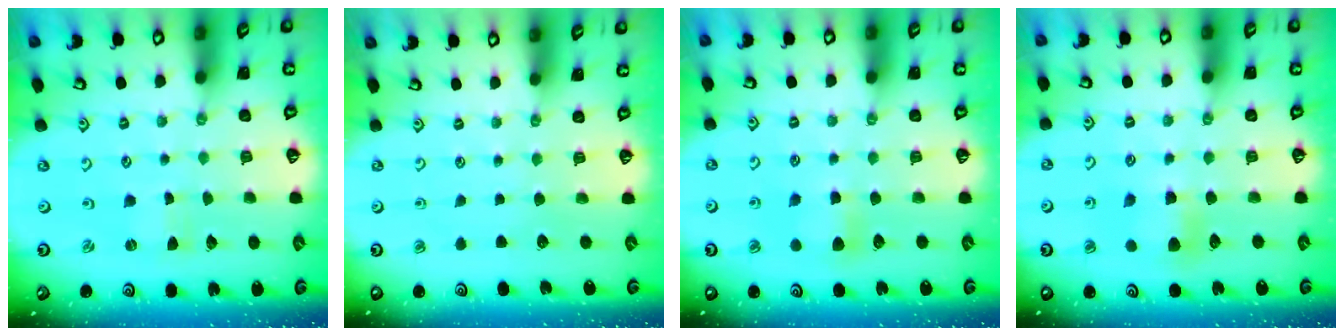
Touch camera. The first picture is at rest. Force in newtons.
{"total": 0.0}
{"total": 5.5, "press": 5.5, "slide": 0.5}
{"total": 7.1, "press": 7.1, "slide": 0.5}